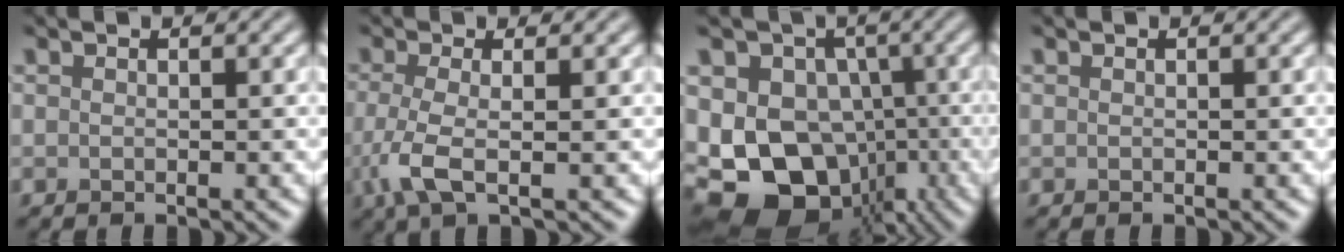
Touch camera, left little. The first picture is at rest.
{"total": 3.6, "force": [-0.8, 1.1, 3.3], "torque": [-0.082, -0.007, -0.019]}
{"total": 14.6, "force": [-3.9, 11.4, 8.2], "torque": [-0.115, -0.011, -0.075]}
{"total": 0.0}